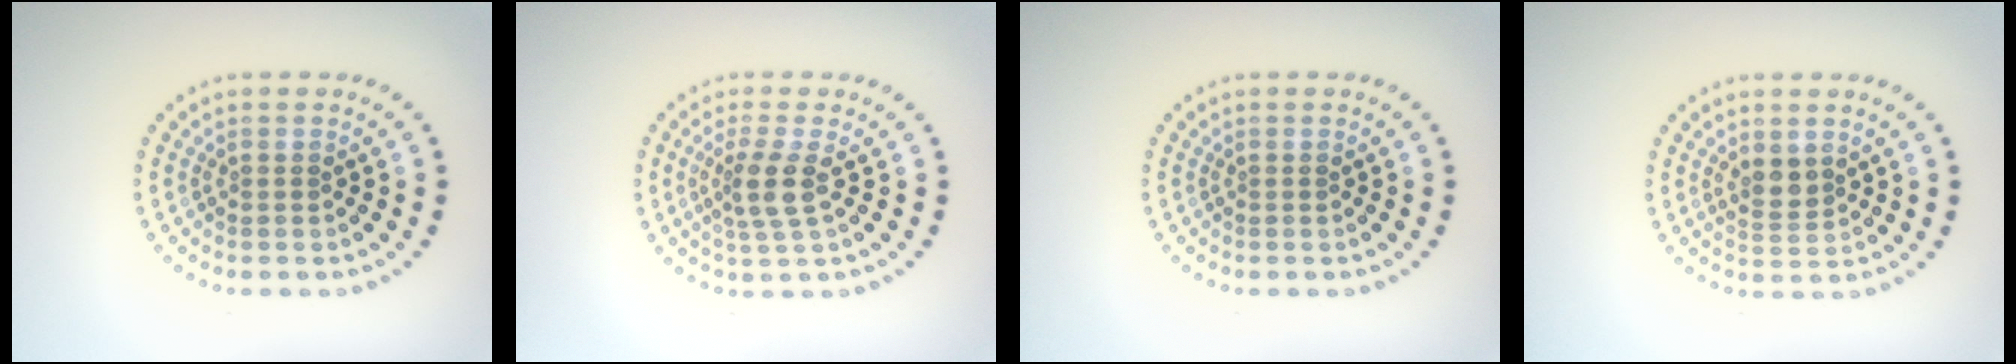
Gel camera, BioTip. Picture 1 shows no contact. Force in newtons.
{"total": 2.7, "press": 2.2, "slide": 1.6}
{"total": 0.0}
{"total": 2.0, "press": 1.7, "slide": 1.0}